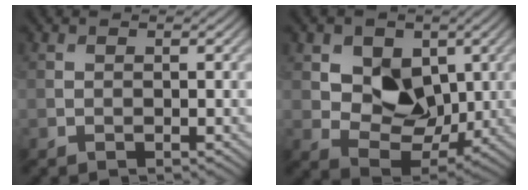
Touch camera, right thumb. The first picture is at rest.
{"total": 8.3, "force": [2.3, 6.2, 5.1], "torque": [-0.099, -0.010, 0.033]}